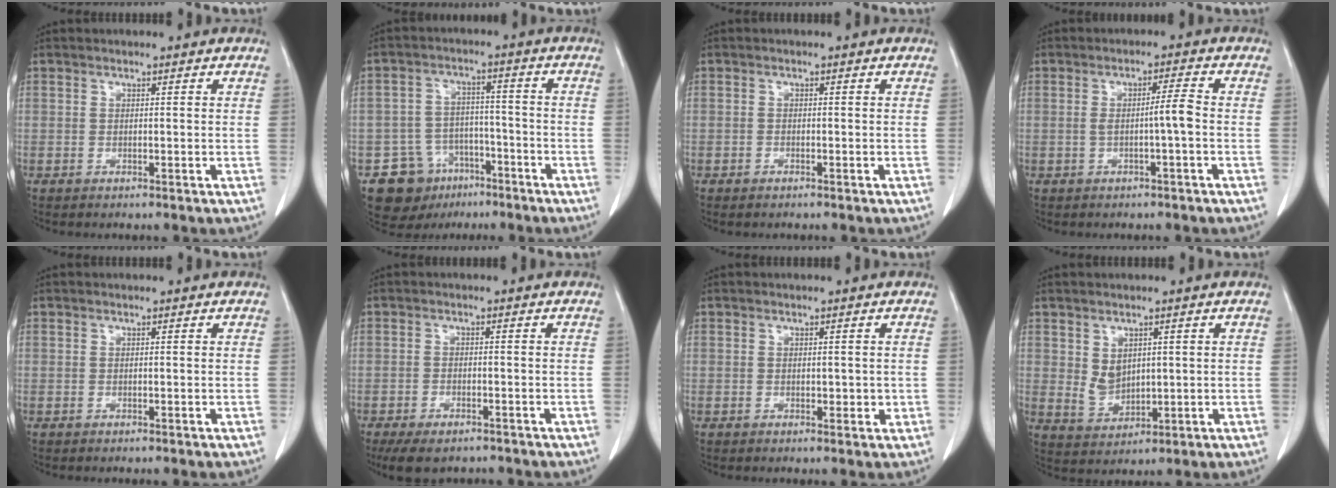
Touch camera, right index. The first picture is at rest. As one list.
[{"total": 9.5, "force": [-5.7, 7.4, 2.0], "torque": [-0.033, 0.028, -0.080]}, {"total": 0.7, "force": [-0.6, 0.2, 0.3], "torque": [-0.010, -0.001, -0.008]}, {"total": 3.2, "force": [-0.6, -0.4, 3.2], "torque": [-0.052, 0.003, -0.008]}, {"total": 0.0}, {"total": 7.1, "force": [-5.5, 2.7, 3.5], "torque": [-0.051, -0.007, -0.081]}, {"total": 1.6, "force": [0.0, 1.1, 1.2], "torque": [-0.011, 0.001, 0.002]}, {"total": 4.2, "force": [1.2, 3.1, 2.6], "torque": [-0.056, -0.002, 0.037]}]